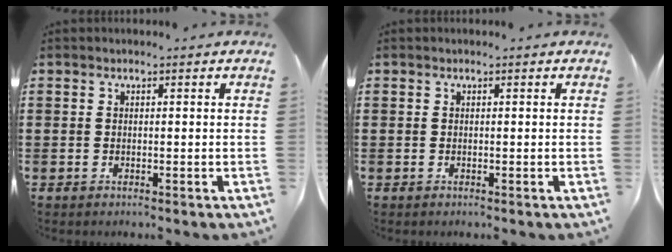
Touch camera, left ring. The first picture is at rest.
{"total": 0.0}